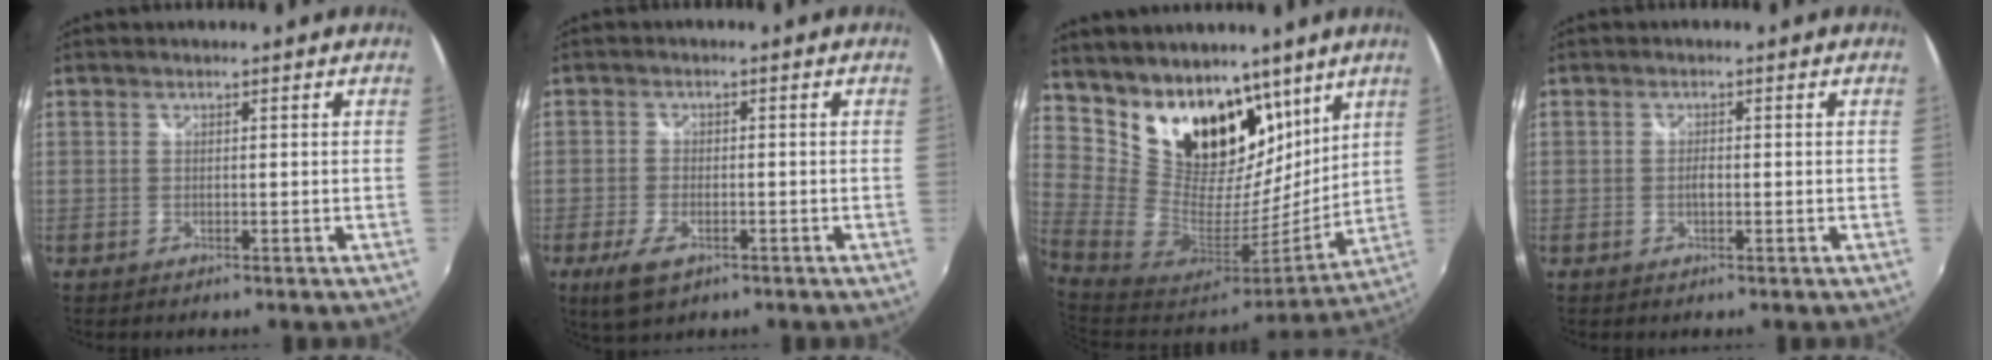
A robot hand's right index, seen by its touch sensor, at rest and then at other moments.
{"total": 6.0, "force": [-3.3, 2.8, 4.1], "torque": [-0.101, -0.013, -0.058]}
{"total": 23.2, "force": [15.0, 14.8, 9.5], "torque": [-0.219, 0.003, 0.280]}
{"total": 1.3, "force": [-0.3, 0.7, 1.1], "torque": [-0.021, 0.001, -0.008]}